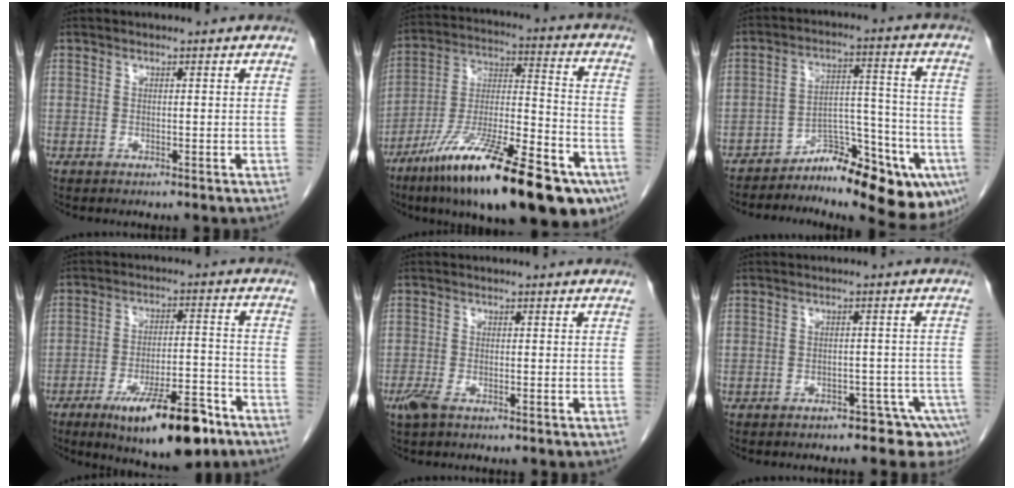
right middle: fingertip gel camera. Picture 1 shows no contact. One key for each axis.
{"total": 27.9, "fx": -17.3, "fy": 6.0, "fz": 21.1, "tx": -0.297, "ty": -0.015, "tz": -0.282}
{"total": 14.1, "fx": -10.1, "fy": 4.9, "fz": 8.6, "tx": -0.089, "ty": 0.056, "tz": -0.152}
{"total": 14.2, "fx": -8.8, "fy": 3.5, "fz": 10.5, "tx": -0.145, "ty": -0.003, "tz": -0.133}
{"total": 2.7, "fx": -1.6, "fy": 1.0, "fz": 1.9, "tx": -0.046, "ty": -0.005, "tz": -0.030}
{"total": 7.5, "fx": -5.8, "fy": 4.0, "fz": 2.7, "tx": -0.014, "ty": 0.010, "tz": -0.070}